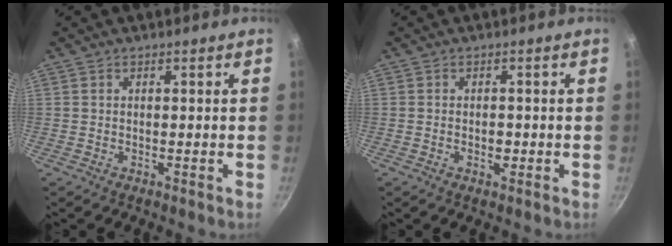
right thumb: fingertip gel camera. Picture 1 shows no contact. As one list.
[{"total": 1.7, "force": [-0.5, 1.1, 1.3], "torque": [-0.017, 0.003, -0.008]}]